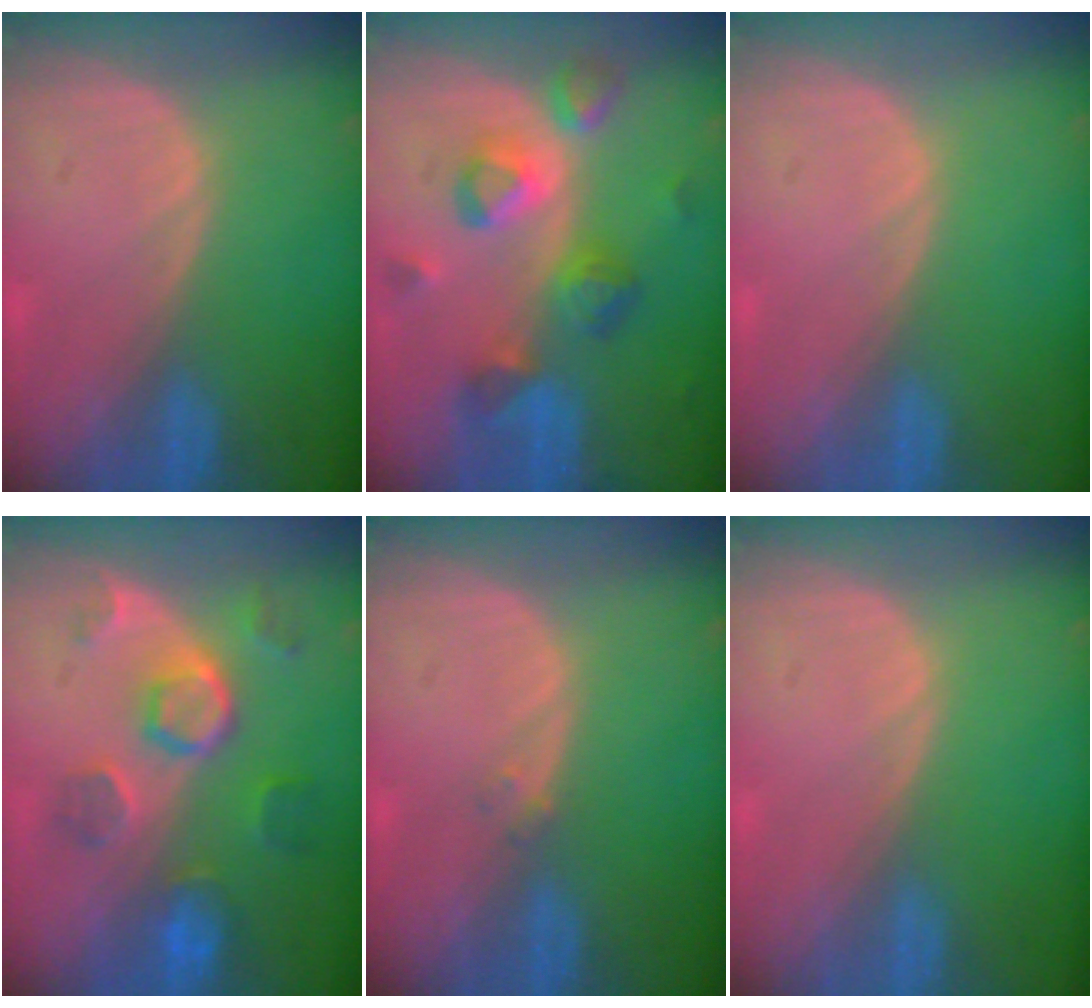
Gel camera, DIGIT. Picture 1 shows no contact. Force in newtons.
{"total": 8.8, "press": 7.9, "slide": 3.7}
{"total": 0.0}
{"total": 8.6, "press": 7.7, "slide": 4.0}
{"total": 1.0, "press": 0.9, "slide": 0.4}
{"total": 0.0}